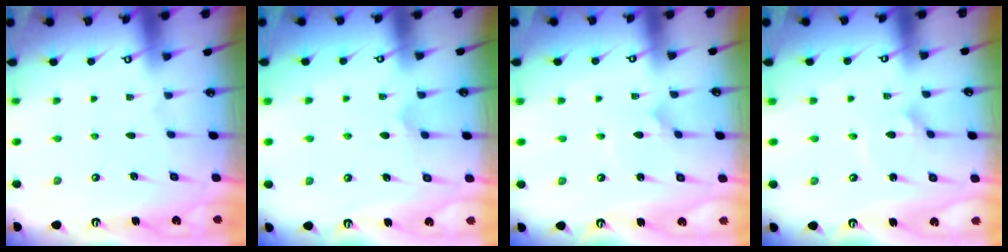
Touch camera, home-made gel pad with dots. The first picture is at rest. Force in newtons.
{"total": 5.8, "press": 5.8, "slide": 0.2}
{"total": 1.7, "press": 1.7, "slide": 0.0}
{"total": 2.4, "press": 2.4, "slide": 0.1}